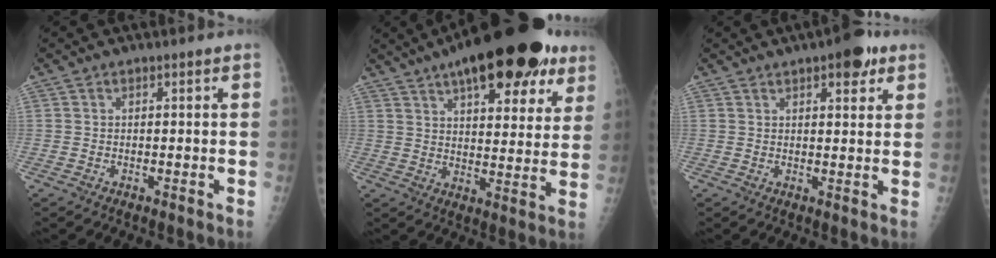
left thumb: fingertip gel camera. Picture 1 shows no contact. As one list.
[{"total": 23.5, "force": [14.0, 9.3, 16.4], "torque": [-0.209, -0.017, 0.201]}, {"total": 6.3, "force": [3.6, 2.5, 4.6], "torque": [-0.042, -0.012, 0.042]}]